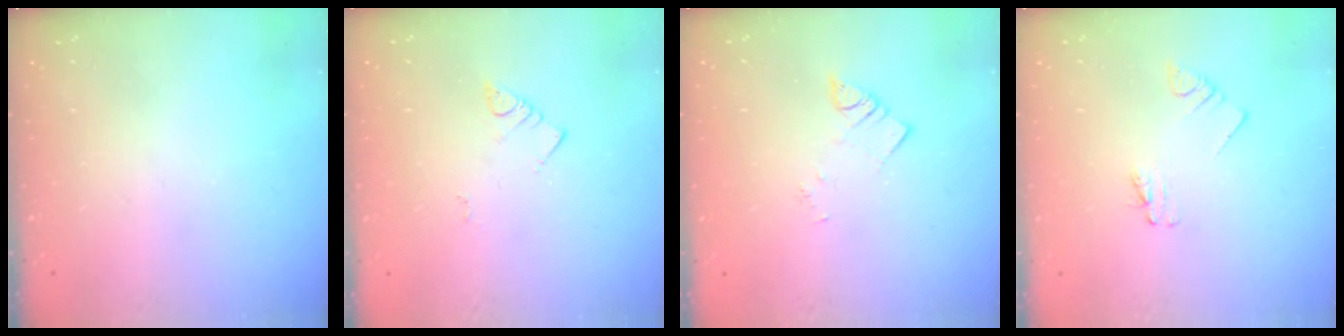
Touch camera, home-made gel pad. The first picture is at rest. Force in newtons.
{"total": 2.7, "press": 2.7, "slide": 0.6}
{"total": 2.2, "press": 2.2, "slide": 0.2}
{"total": 1.6, "press": 1.6, "slide": 0.2}